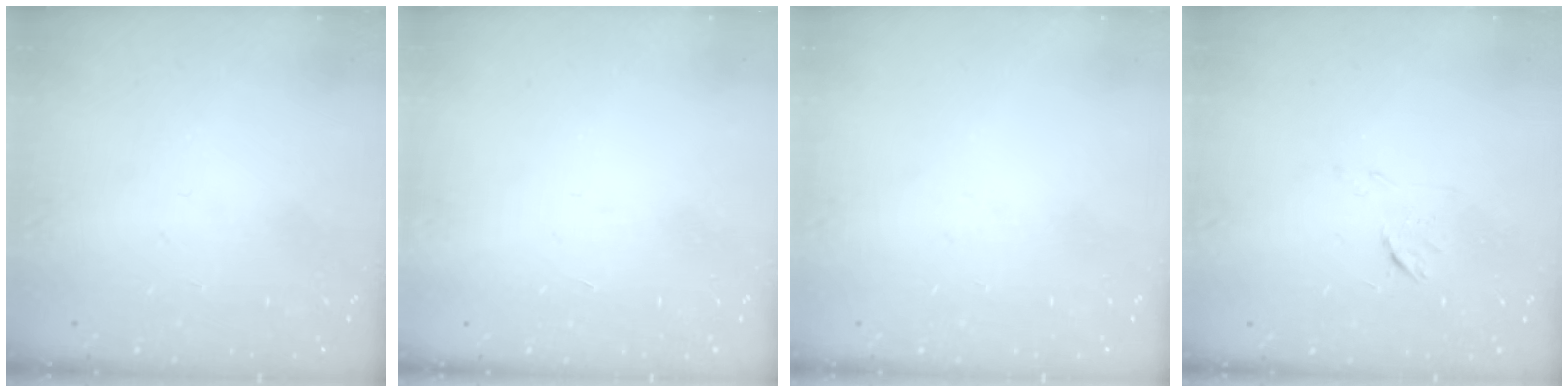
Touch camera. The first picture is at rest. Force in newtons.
{"total": 1.7, "press": 1.7, "slide": 0.1}
{"total": 0.0}
{"total": 5.3, "press": 5.2, "slide": 1.0}